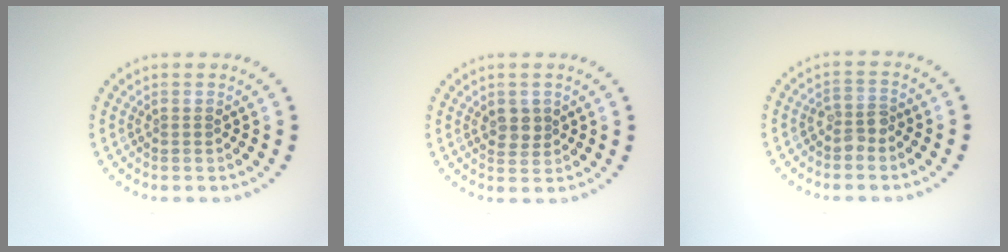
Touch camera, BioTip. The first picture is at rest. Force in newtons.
{"total": 1.8, "press": 1.7, "slide": 0.4}
{"total": 1.8, "press": 1.6, "slide": 0.8}